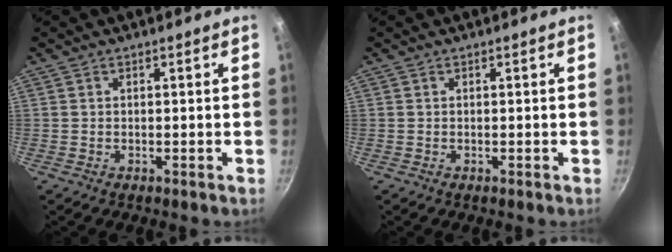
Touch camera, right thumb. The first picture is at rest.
{"total": 0.0}